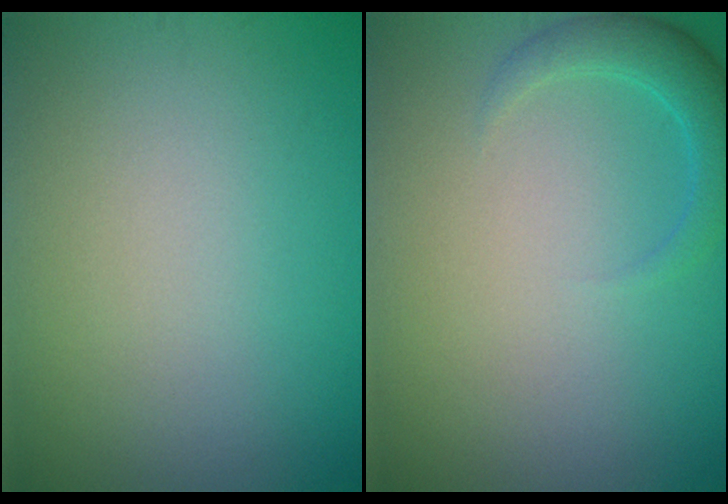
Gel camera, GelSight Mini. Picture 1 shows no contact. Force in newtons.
{"total": 2.4, "press": 2.4, "slide": 0.1}